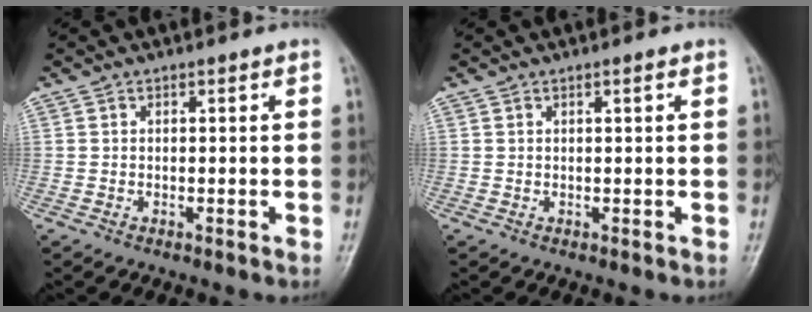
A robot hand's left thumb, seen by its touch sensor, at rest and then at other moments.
{"total": 0.7, "force": [0.3, 0.0, 0.6], "torque": [-0.009, 0.001, 0.004]}